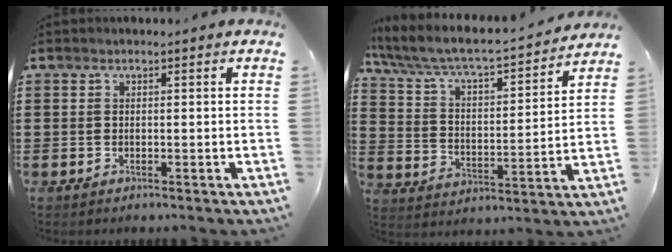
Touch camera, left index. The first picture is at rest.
{"total": 5.7, "force": [5.0, 0.6, 2.7], "torque": [-0.076, -0.042, 0.075]}